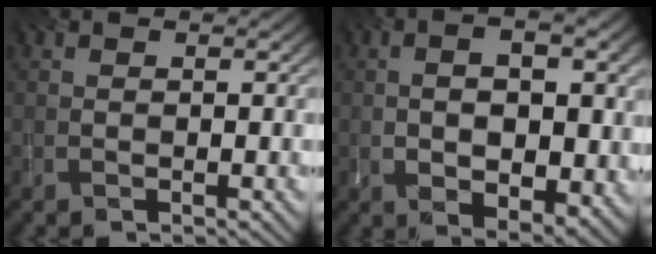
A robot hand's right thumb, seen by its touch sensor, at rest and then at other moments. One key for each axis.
{"total": 9.1, "fx": -0.3, "fy": 4.6, "fz": 7.9, "tx": -0.107, "ty": -0.001, "tz": 0.003}